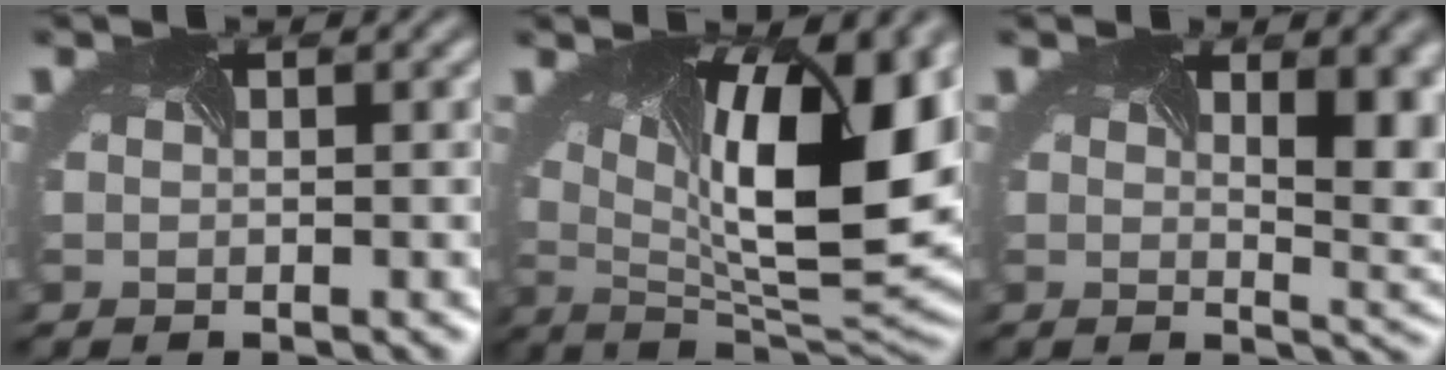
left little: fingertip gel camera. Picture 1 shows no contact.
{"total": 15.1, "force": [2.9, 5.9, 13.6], "torque": [-0.183, -0.010, 0.047]}
{"total": 9.0, "force": [3.1, 4.3, 7.3], "torque": [-0.070, 0.017, 0.042]}